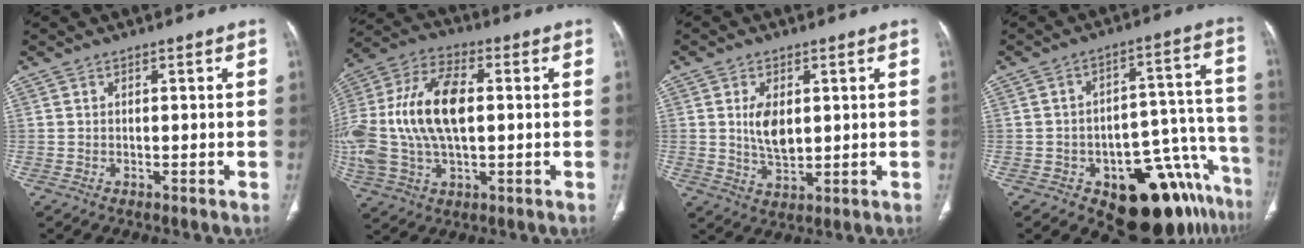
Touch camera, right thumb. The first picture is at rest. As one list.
[{"total": 22.3, "force": [1.0, 12.2, 18.6], "torque": [-0.422, 0.015, 0.017]}, {"total": 6.5, "force": [1.1, 3.8, 5.1], "torque": [-0.083, -0.010, 0.027]}, {"total": 19.1, "force": [-11.8, 8.0, 12.7], "torque": [-0.070, 0.103, -0.158]}]